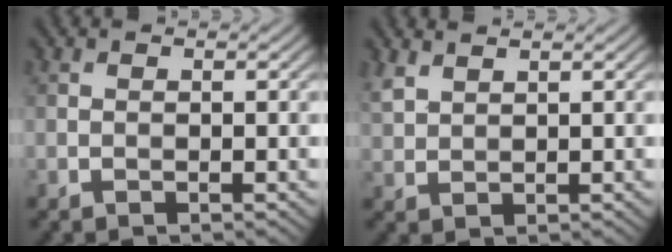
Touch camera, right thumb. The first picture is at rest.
{"total": 2.5, "force": [2.0, 0.9, 1.1], "torque": [-0.034, 0.003, 0.051]}